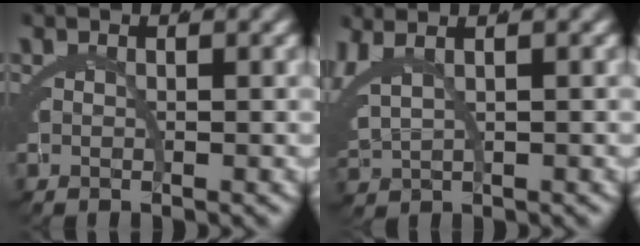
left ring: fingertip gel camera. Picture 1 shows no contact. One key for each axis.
{"total": 4.3, "fx": 2.6, "fy": 2.2, "fz": 2.7, "tx": -0.062, "ty": 0.017, "tz": 0.047}